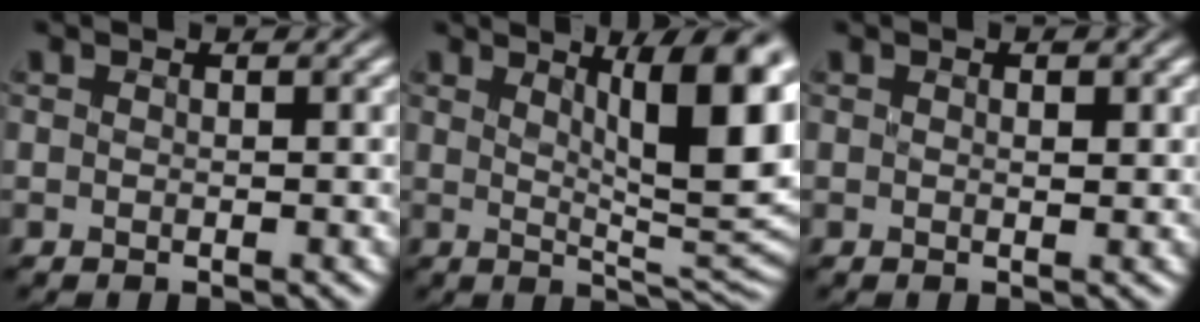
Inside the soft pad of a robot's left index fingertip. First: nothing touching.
{"total": 11.2, "force": [3.5, 3.2, 10.1], "torque": [-0.106, 0.007, 0.052]}
{"total": 0.7, "force": [0.2, 0.0, 0.7], "torque": [-0.015, 0.001, 0.009]}